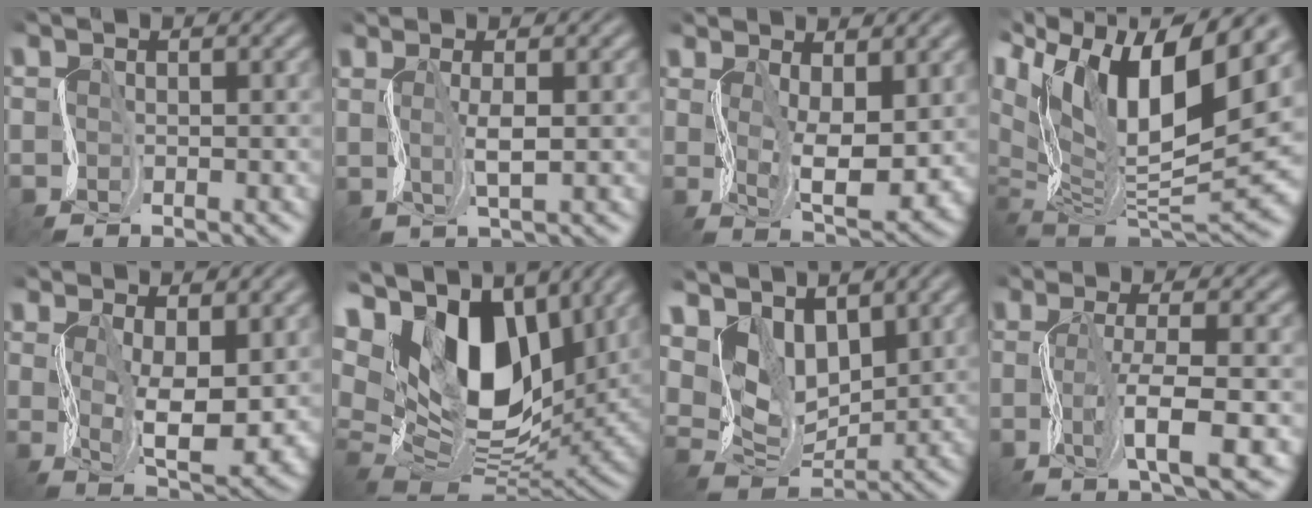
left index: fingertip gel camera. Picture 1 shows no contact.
{"total": 1.8, "force": [1.0, 0.2, 1.4], "torque": [-0.031, 0.005, 0.021]}
{"total": 7.3, "force": [1.1, 2.8, 6.6], "torque": [-0.123, -0.009, 0.025]}
{"total": 14.1, "force": [6.0, 7.3, 10.5], "torque": [-0.191, 0.016, 0.106]}
{"total": 8.1, "force": [0.8, 3.2, 7.4], "torque": [-0.133, -0.010, 0.022]}
{"total": 16.6, "force": [7.6, 9.6, 11.2], "torque": [-0.213, 0.035, 0.126]}
{"total": 6.6, "force": [4.4, 3.6, 3.2], "torque": [-0.076, -0.002, 0.085]}
{"total": 6.3, "force": [-1.3, 1.4, 6.0], "torque": [-0.104, 0.007, -0.025]}